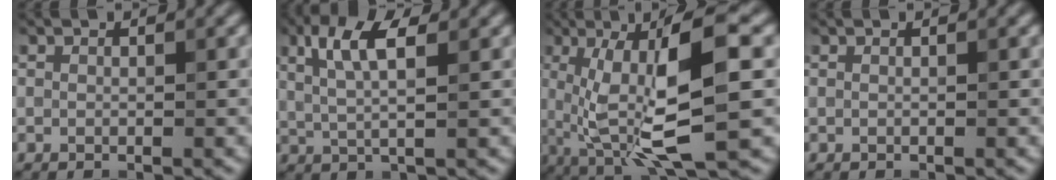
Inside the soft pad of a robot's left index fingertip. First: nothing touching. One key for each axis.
{"total": 4.8, "fx": 1.7, "fy": 1.5, "fz": 4.3, "tx": -0.085, "ty": 0.003, "tz": 0.029}
{"total": 10.7, "fx": 0.8, "fy": 2.6, "fz": 10.3, "tx": -0.177, "ty": -0.001, "tz": 0.020}
{"total": 0.0}